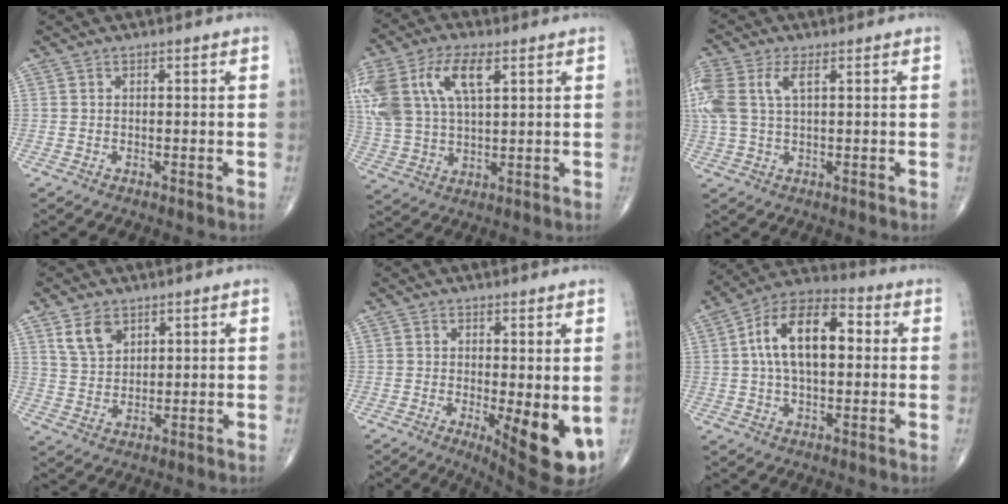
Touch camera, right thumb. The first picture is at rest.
{"total": 18.6, "force": [6.8, 9.5, 14.4], "torque": [-0.337, 0.014, 0.132]}
{"total": 10.4, "force": [3.0, 5.1, 8.5], "torque": [-0.235, 0.019, 0.064]}
{"total": 5.8, "force": [3.4, 3.6, 3.0], "torque": [-0.043, -0.018, 0.071]}
{"total": 10.8, "force": [-2.0, 3.4, 10.0], "torque": [-0.131, -0.024, -0.017]}
{"total": 15.6, "force": [2.2, 8.4, 13.0], "torque": [-0.214, 0.030, 0.030]}